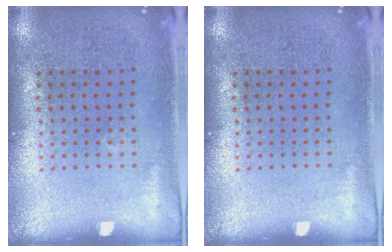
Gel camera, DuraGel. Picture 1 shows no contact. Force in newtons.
{"total": 0.0}